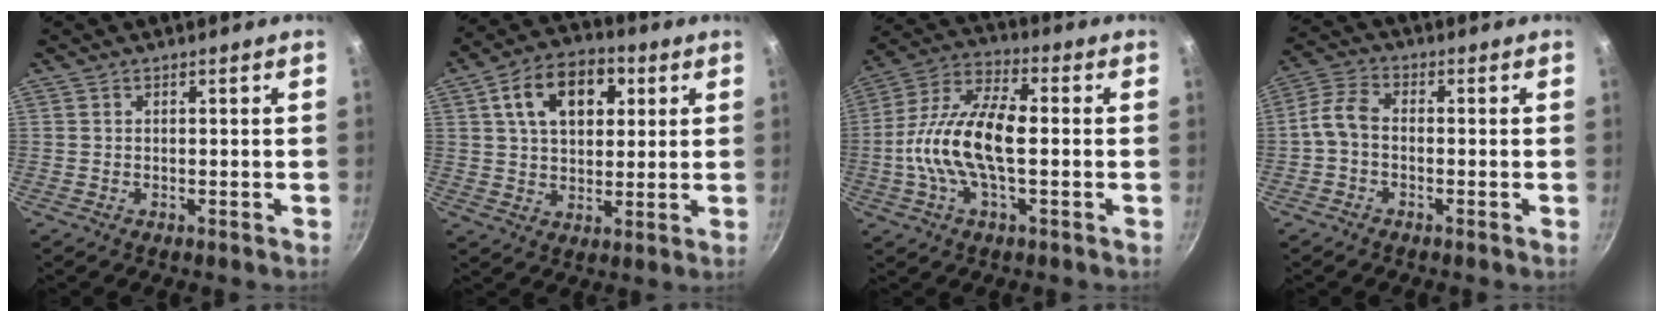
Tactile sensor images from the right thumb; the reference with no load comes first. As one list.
[{"total": 13.8, "force": [4.5, 9.0, 9.5], "torque": [-0.124, 0.006, 0.063]}, {"total": 15.3, "force": [-1.1, 6.6, 13.8], "torque": [-0.262, 0.032, -0.038]}, {"total": 5.1, "force": [-1.3, 3.3, 3.6], "torque": [-0.082, 0.027, -0.040]}]